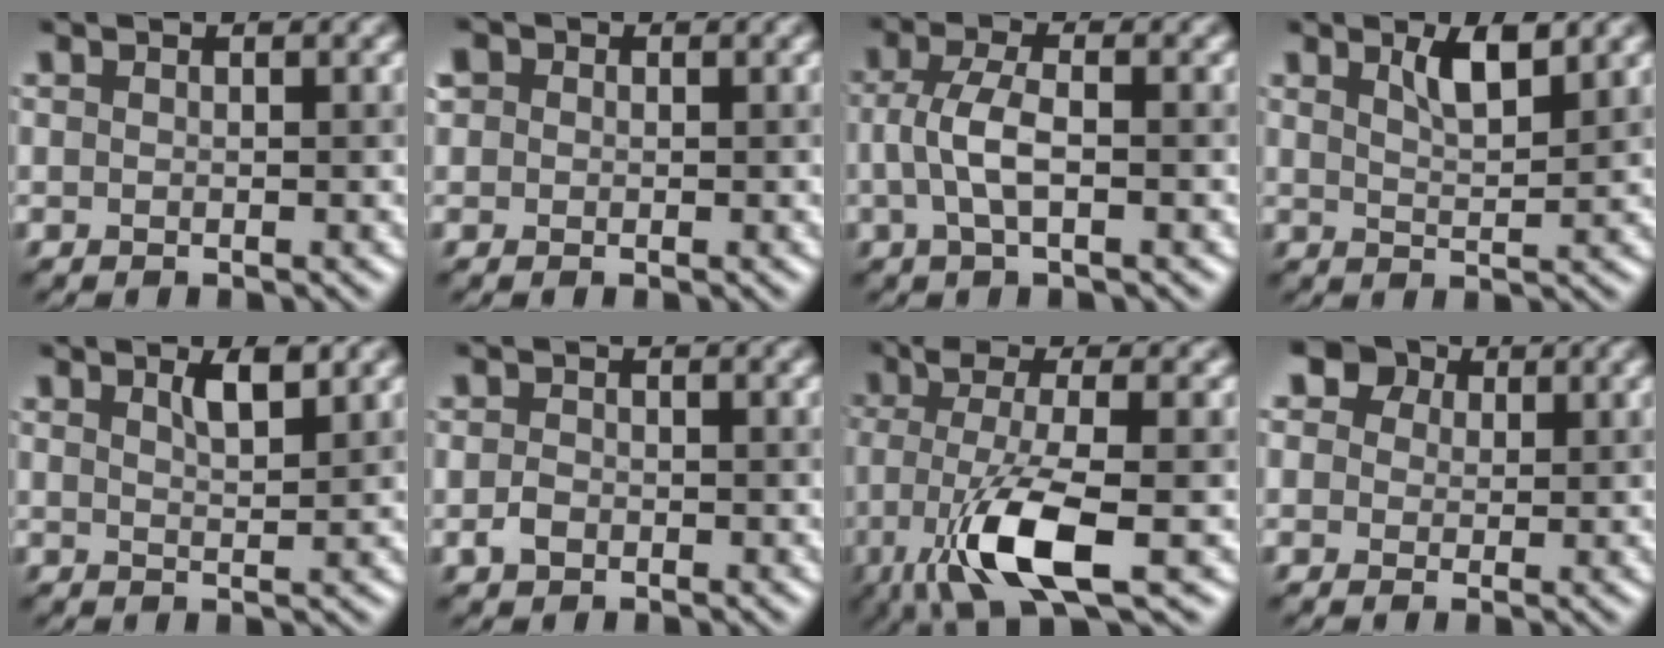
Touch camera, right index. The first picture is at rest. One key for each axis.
{"total": 2.1, "fx": 0.7, "fy": 1.8, "fz": 0.8, "tx": -0.021, "ty": 0.014, "tz": -0.003}
{"total": 3.3, "fx": -0.4, "fy": 1.0, "fz": 3.1, "tx": -0.064, "ty": 0.005, "tz": -0.009}
{"total": 2.9, "fx": 1.8, "fy": 0.7, "fz": 2.2, "tx": -0.035, "ty": 0.001, "tz": 0.033}
{"total": 2.2, "fx": 1.5, "fy": 0.4, "fz": 1.6, "tx": -0.023, "ty": 0.002, "tz": 0.025}
{"total": 1.5, "fx": -0.4, "fy": 1.2, "fz": 0.8, "tx": -0.015, "ty": -0.001, "tz": -0.013}
{"total": 8.5, "fx": -3.2, "fy": 2.2, "fz": 7.5, "tx": -0.153, "ty": -0.002, "tz": -0.066}
{"total": 6.7, "fx": 3.4, "fy": 5.0, "fz": 2.9, "tx": -0.058, "ty": 0.029, "tz": 0.026}